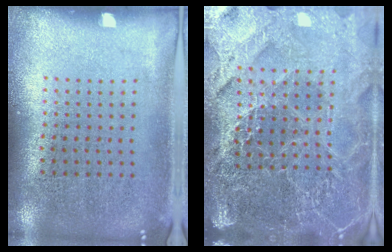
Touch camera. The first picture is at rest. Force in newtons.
{"total": 5.1, "press": 4.6, "slide": 2.3}